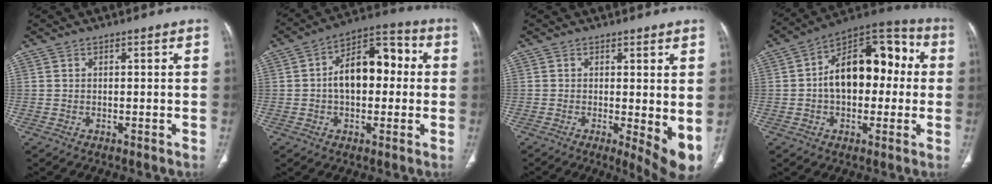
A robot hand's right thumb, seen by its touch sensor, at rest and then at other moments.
{"total": 13.3, "force": [0.6, 8.1, 10.5], "torque": [-0.137, 0.036, 0.000]}
{"total": 7.7, "force": [-0.2, 2.4, 7.3], "torque": [-0.100, -0.020, 0.001]}
{"total": 18.1, "force": [1.0, 11.1, 14.2], "torque": [-0.177, 0.048, 0.008]}